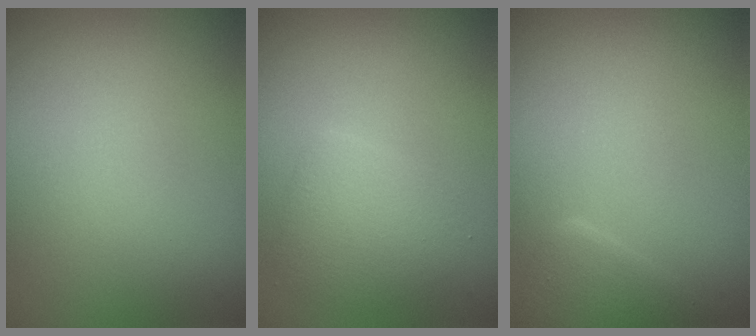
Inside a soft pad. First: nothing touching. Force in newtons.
{"total": 2.7, "press": 2.7, "slide": 0.1}
{"total": 2.2, "press": 2.2, "slide": 0.2}